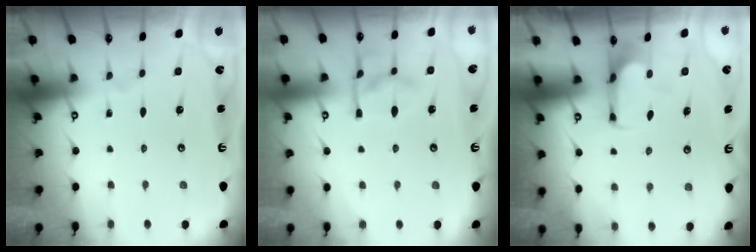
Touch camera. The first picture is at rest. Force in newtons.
{"total": 11.0, "press": 10.9, "slide": 1.0}
{"total": 0.9, "press": 0.2, "slide": 0.9}